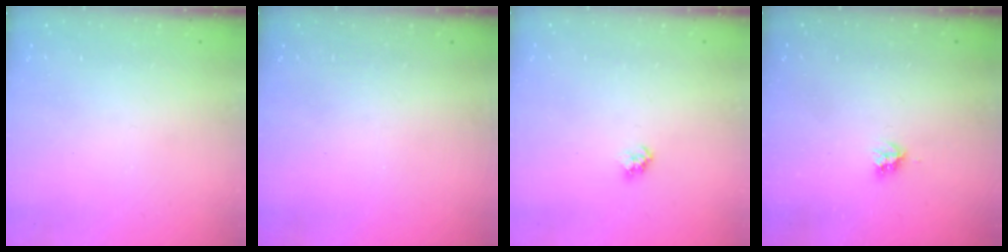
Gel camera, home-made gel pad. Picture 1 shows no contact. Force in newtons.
{"total": 0.0}
{"total": 2.4, "press": 2.4, "slide": 0.2}
{"total": 3.6, "press": 3.6, "slide": 0.1}